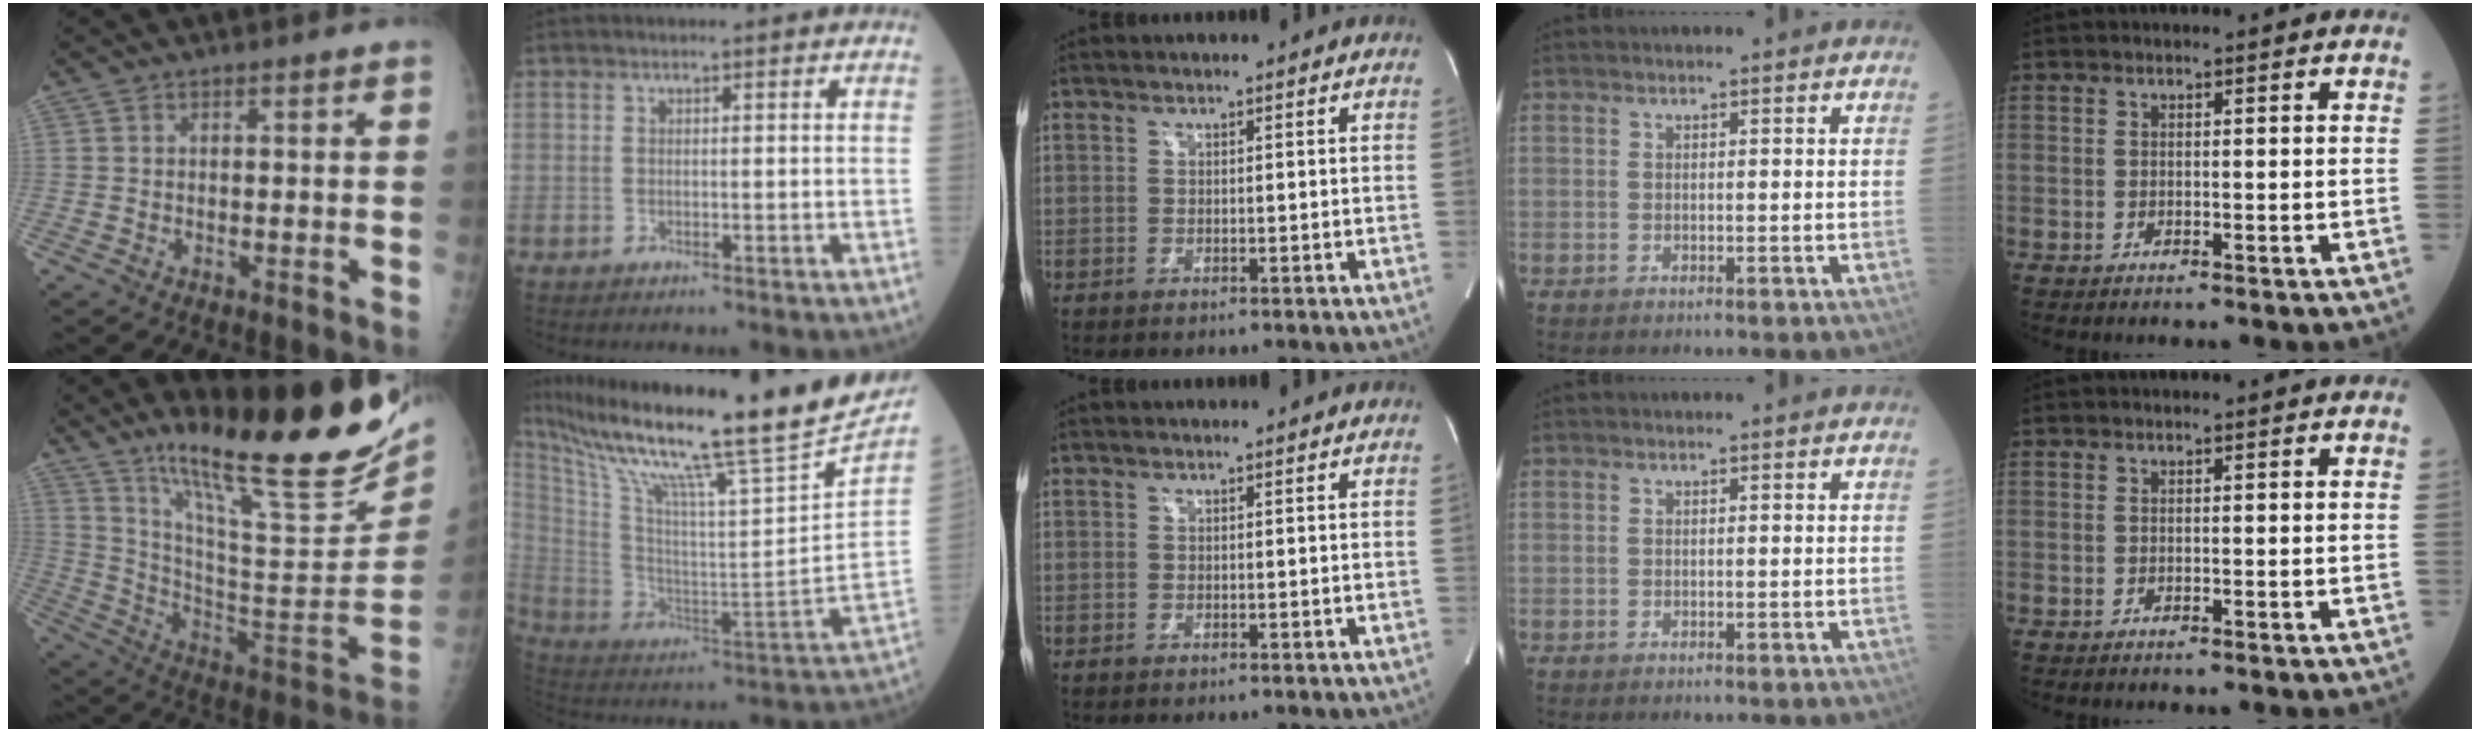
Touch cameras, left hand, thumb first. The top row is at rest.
{"thumb": {"total": 31.7, "force": [21.2, 6.9, 22.5], "torque": [-0.306, -0.092, 0.329]}, "index": {"total": 29.2, "force": [23.8, -0.8, 16.9], "torque": [-0.310, -0.080, 0.363]}}